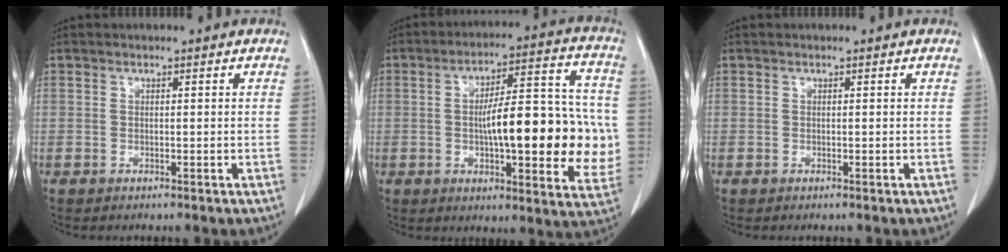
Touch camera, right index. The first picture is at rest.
{"total": 19.0, "force": [-1.4, 5.1, 18.3], "torque": [-0.244, 0.023, -0.016]}
{"total": 0.0}